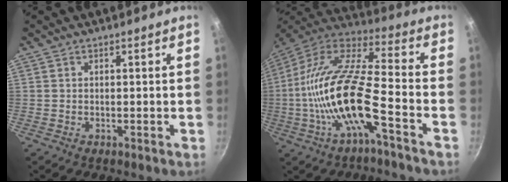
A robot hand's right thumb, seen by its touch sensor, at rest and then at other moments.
{"total": 19.3, "force": [-6.1, 5.7, 17.4], "torque": [-0.334, 0.048, -0.131]}